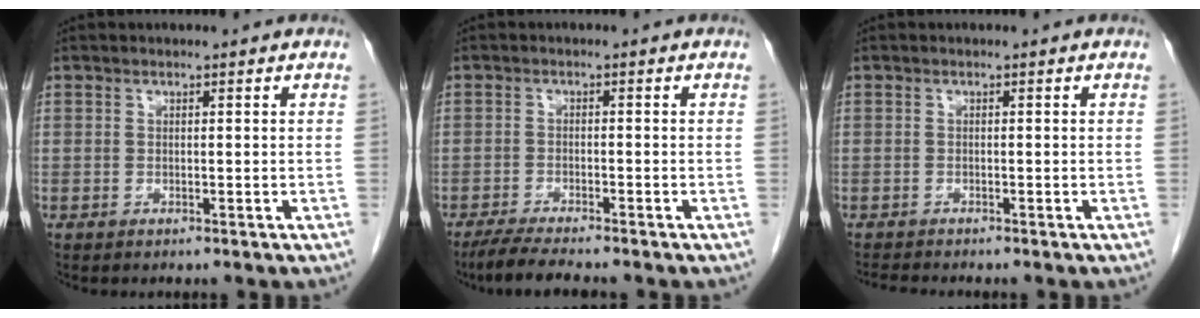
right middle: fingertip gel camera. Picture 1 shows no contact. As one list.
[{"total": 5.7, "force": [-4.9, 0.1, 2.9], "torque": [-0.054, -0.020, -0.085]}, {"total": 1.6, "force": [-1.6, -0.3, 0.2], "torque": [-0.009, -0.009, -0.030]}]